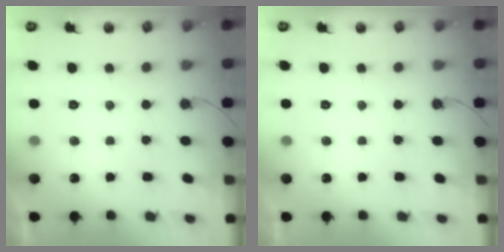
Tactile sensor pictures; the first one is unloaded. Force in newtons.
{"total": 0.0}